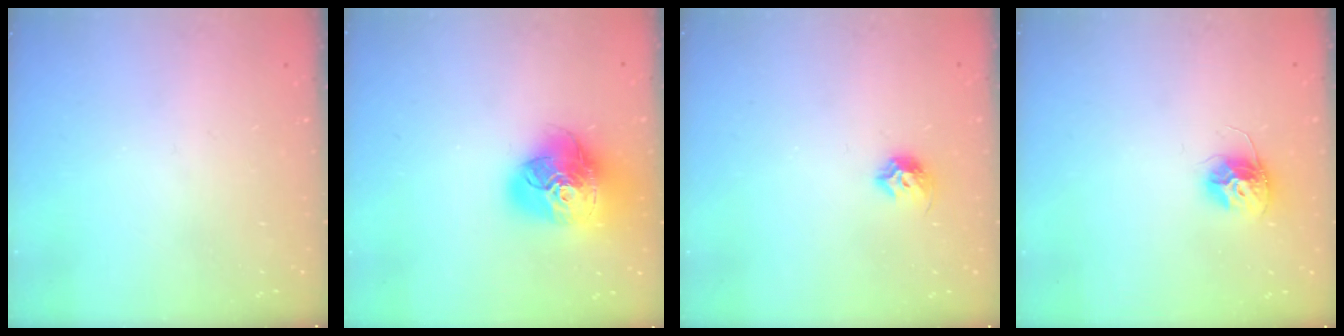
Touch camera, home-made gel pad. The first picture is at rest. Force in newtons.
{"total": 21.4, "press": 21.3, "slide": 2.3}
{"total": 7.7, "press": 7.7, "slide": 1.0}
{"total": 10.7, "press": 10.7, "slide": 0.7}